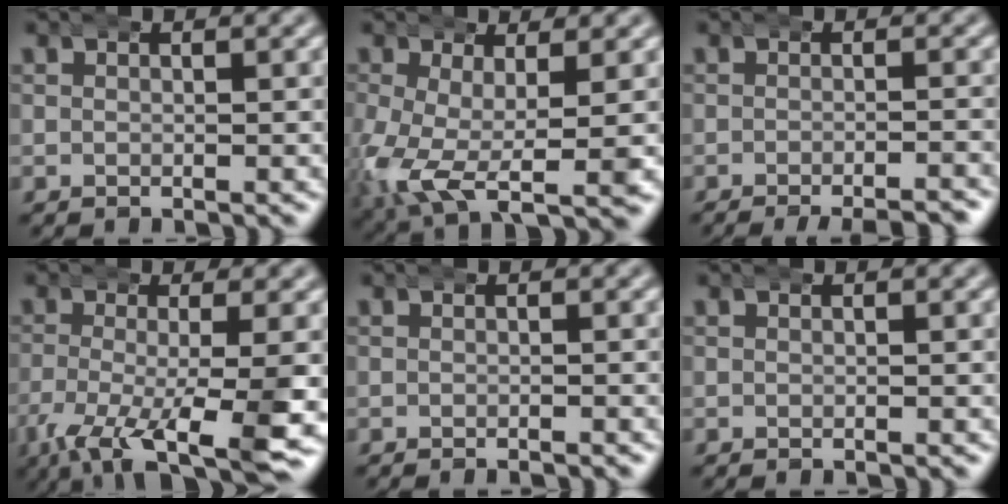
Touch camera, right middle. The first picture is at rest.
{"total": 10.0, "force": [-2.2, 6.0, 7.7], "torque": [-0.172, -0.051, -0.013]}
{"total": 5.5, "force": [-5.0, 1.1, 2.0], "torque": [-0.011, -0.006, -0.077]}
{"total": 11.4, "force": [-7.8, 3.3, 7.7], "torque": [-0.131, -0.028, -0.110]}
{"total": 0.8, "force": [-0.8, -0.1, 0.2], "torque": [-0.002, 0.000, -0.013]}
{"total": 0.0}